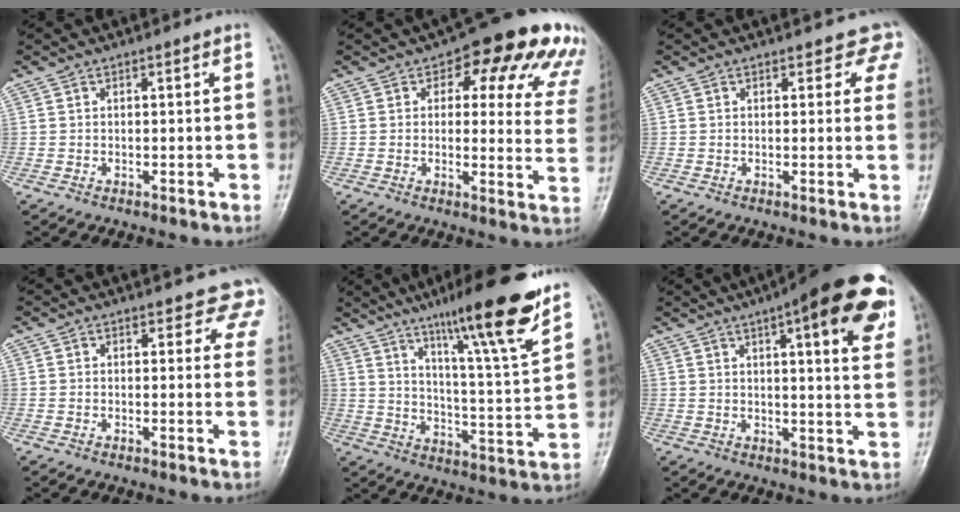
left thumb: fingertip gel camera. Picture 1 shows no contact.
{"total": 14.1, "force": [7.8, 6.5, 9.9], "torque": [-0.052, -0.028, 0.072]}
{"total": 5.6, "force": [4.6, 2.7, 1.6], "torque": [0.032, -0.020, 0.033]}
{"total": 6.1, "force": [5.1, 3.0, 1.2], "torque": [0.041, -0.022, 0.034]}
{"total": 19.1, "force": [12.9, 1.5, 13.9], "torque": [-0.187, -0.071, 0.203]}
{"total": 20.5, "force": [10.1, 5.6, 16.9], "torque": [-0.197, -0.017, 0.121]}